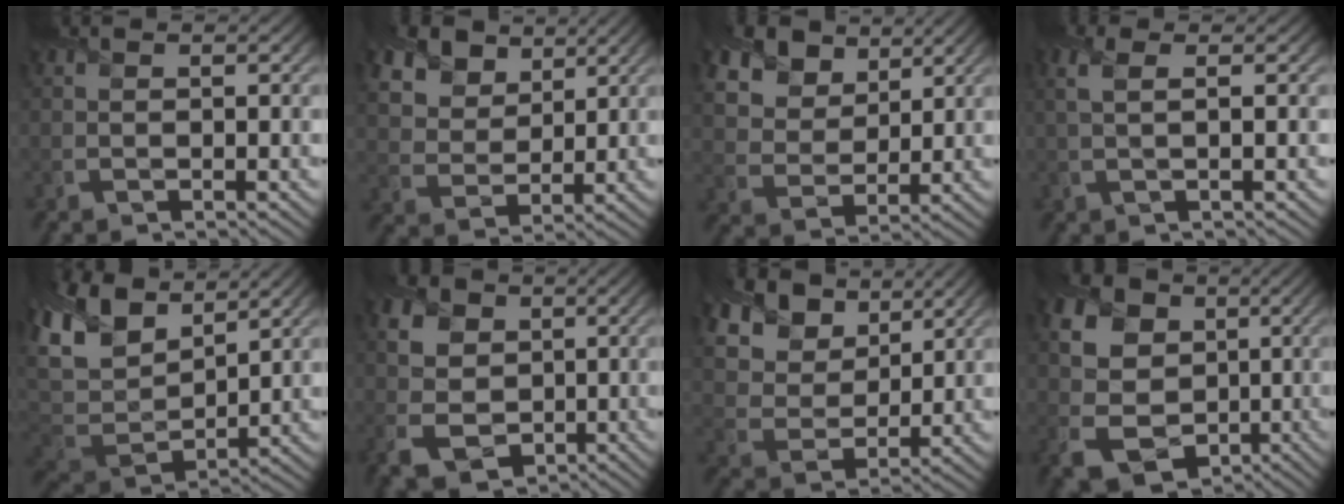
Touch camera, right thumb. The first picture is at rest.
{"total": 10.2, "force": [6.5, 6.4, 4.5], "torque": [-0.161, -0.007, 0.134]}
{"total": 12.0, "force": [7.6, 7.6, 5.3], "torque": [-0.183, 0.004, 0.157]}
{"total": 2.8, "force": [0.7, 0.7, 2.6], "torque": [-0.053, 0.011, 0.009]}
{"total": 12.5, "force": [6.3, 7.0, 8.2], "torque": [-0.216, 0.027, 0.117]}
{"total": 7.9, "force": [0.2, 6.4, 4.6], "torque": [-0.131, -0.007, -0.003]}
{"total": 14.5, "force": [9.0, 9.2, 6.5], "torque": [-0.203, 0.013, 0.190]}
{"total": 12.0, "force": [0.9, 9.9, 6.7], "torque": [-0.171, -0.003, 0.025]}